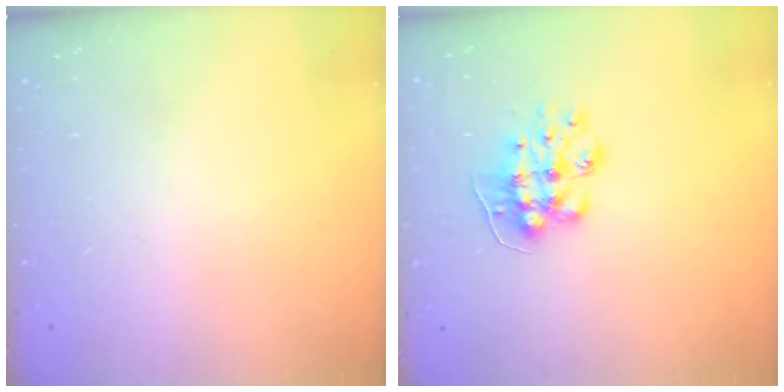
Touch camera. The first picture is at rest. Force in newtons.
{"total": 8.9, "press": 8.9, "slide": 0.1}